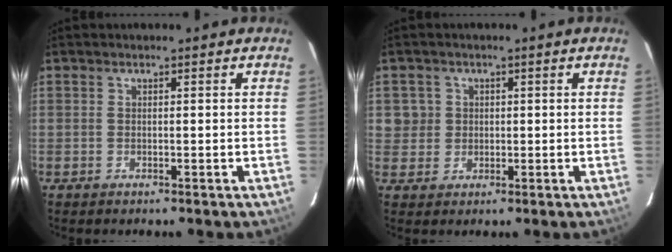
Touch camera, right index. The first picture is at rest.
{"total": 3.9, "force": [0.7, 3.8, 0.3], "torque": [0.009, 0.021, 0.016]}